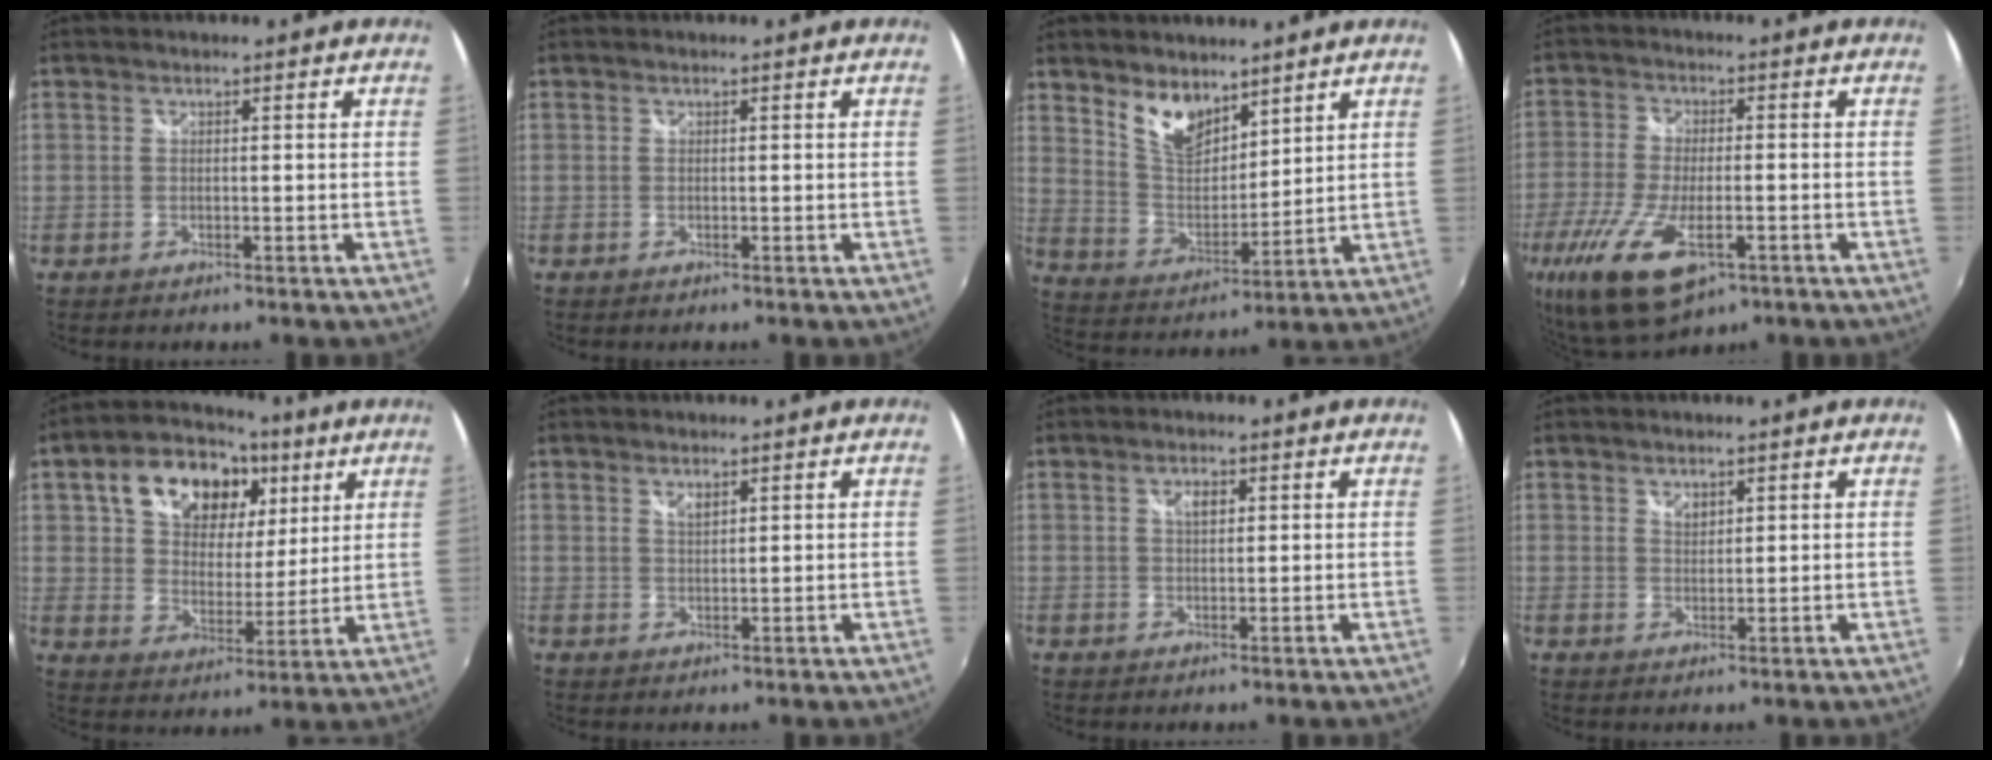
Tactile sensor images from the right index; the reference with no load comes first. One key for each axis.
{"total": 0.0}
{"total": 9.4, "fx": 6.7, "fy": 4.7, "fz": 4.7, "tx": -0.082, "ty": 0.000, "tz": 0.133}
{"total": 16.4, "fx": -7.2, "fy": 6.8, "fz": 13.0, "tx": -0.284, "ty": -0.052, "tz": -0.124}
{"total": 18.9, "fx": 8.5, "fy": 12.1, "fz": 11.7, "tx": -0.232, "ty": 0.052, "tz": 0.144}
{"total": 1.7, "fx": 1.2, "fy": 0.6, "fz": 1.1, "tx": -0.017, "ty": 0.000, "tz": 0.021}
{"total": 2.3, "fx": 0.9, "fy": 1.3, "fz": 1.7, "tx": -0.029, "ty": 0.004, "tz": 0.014}
{"total": 1.9, "fx": 1.2, "fy": 1.3, "fz": 0.8, "tx": -0.008, "ty": 0.001, "tz": 0.021}